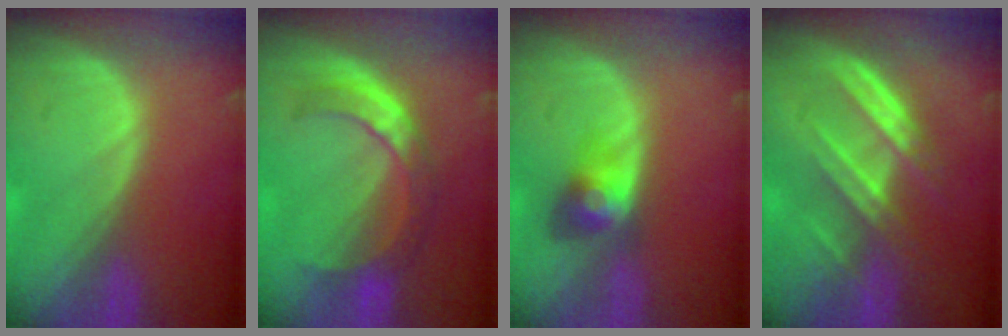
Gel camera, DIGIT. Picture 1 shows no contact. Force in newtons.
{"total": 6.8, "press": 6.6, "slide": 1.9}
{"total": 4.0, "press": 4.0, "slide": 0.2}
{"total": 7.1, "press": 6.5, "slide": 2.8}